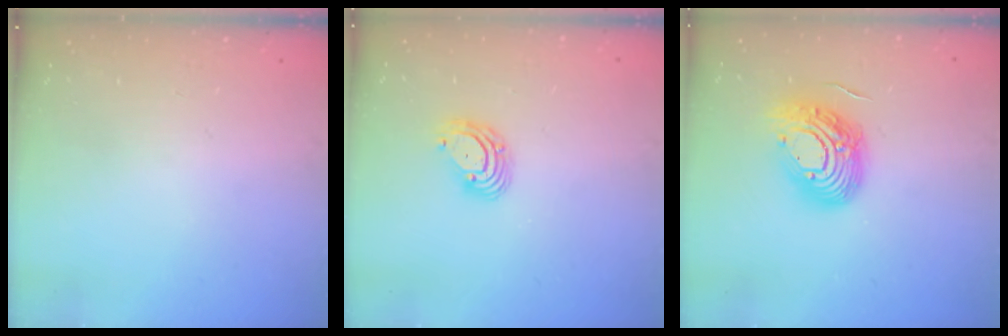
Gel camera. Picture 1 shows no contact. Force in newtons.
{"total": 5.8, "press": 5.7, "slide": 0.8}
{"total": 16.1, "press": 16.0, "slide": 1.1}